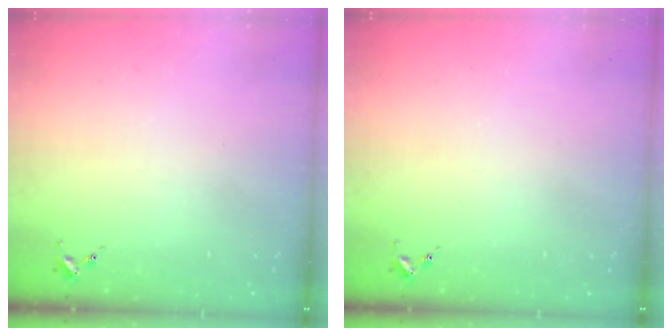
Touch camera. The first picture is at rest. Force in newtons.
{"total": 0.0}